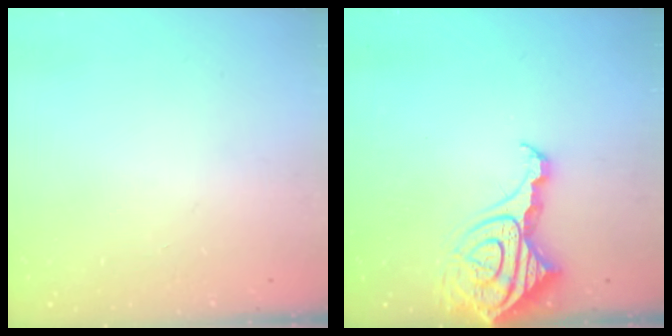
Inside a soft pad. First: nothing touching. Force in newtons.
{"total": 14.6, "press": 14.5, "slide": 1.4}